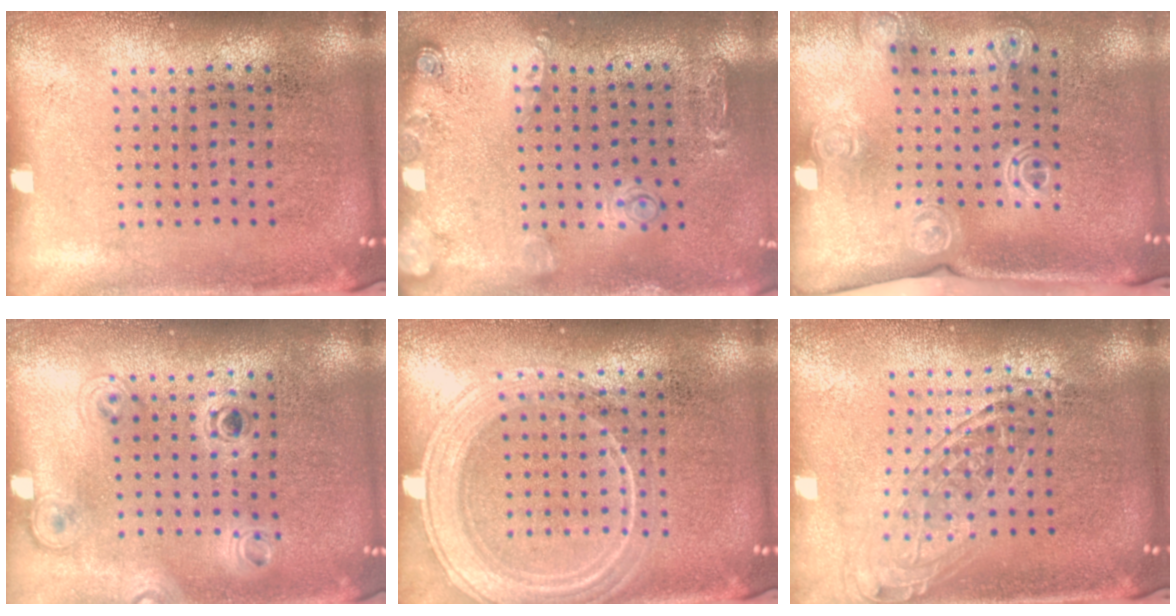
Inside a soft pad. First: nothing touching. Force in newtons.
{"total": 1.5, "press": 1.4, "slide": 0.7}
{"total": 2.0, "press": 1.5, "slide": 1.3}
{"total": 1.2, "press": 1.2, "slide": 0.5}
{"total": 1.8, "press": 1.8, "slide": 0.3}
{"total": 1.5, "press": 1.3, "slide": 0.8}